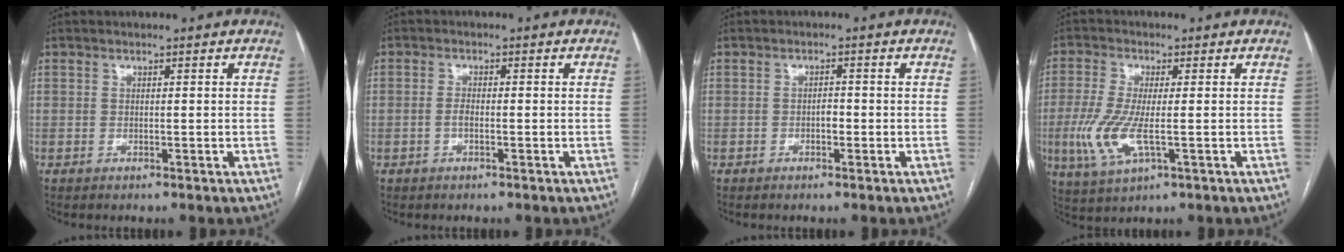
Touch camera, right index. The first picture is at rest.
{"total": 1.5, "force": [-0.5, 0.5, 1.3], "torque": [-0.026, 0.003, -0.010]}
{"total": 1.4, "force": [-0.5, 0.7, 1.1], "torque": [-0.016, 0.004, -0.009]}
{"total": 8.2, "force": [-1.6, 2.2, 7.7], "torque": [-0.181, -0.018, -0.029]}